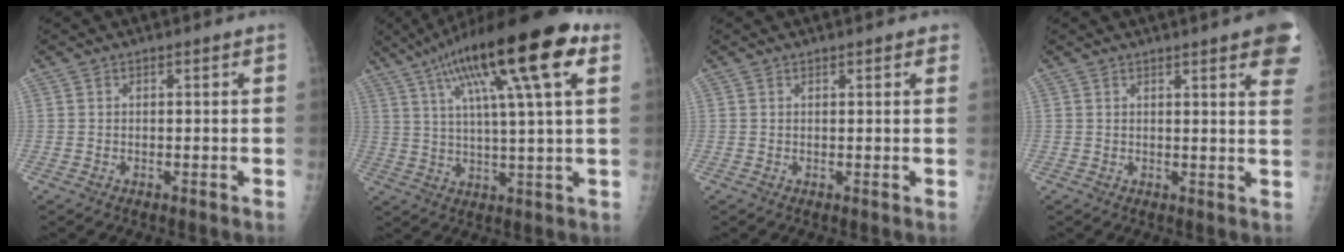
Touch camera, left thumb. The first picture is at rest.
{"total": 21.8, "force": [10.1, 4.1, 18.9], "torque": [-0.309, 0.005, 0.159]}
{"total": 1.4, "force": [1.0, 0.5, 0.9], "torque": [-0.006, -0.002, 0.010]}
{"total": 9.9, "force": [5.8, 1.7, 7.9], "torque": [-0.074, -0.012, 0.057]}